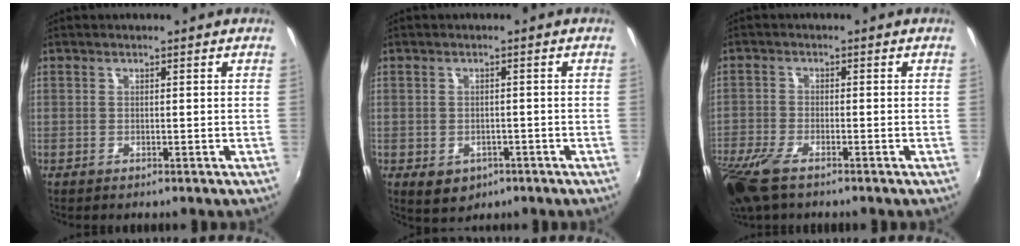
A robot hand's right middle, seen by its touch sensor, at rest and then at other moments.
{"total": 4.8, "force": [-2.1, 3.7, 2.3], "torque": [-0.047, -0.013, -0.021]}
{"total": 9.4, "force": [-6.4, 3.4, 6.1], "torque": [-0.154, -0.036, -0.126]}